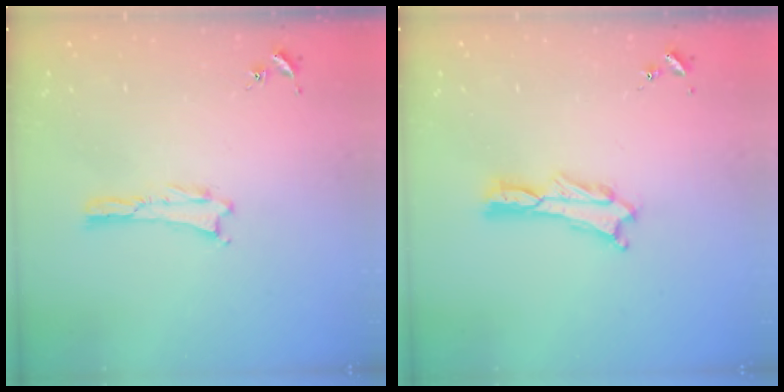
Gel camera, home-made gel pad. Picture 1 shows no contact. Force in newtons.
{"total": 1.1, "press": 1.1, "slide": 0.2}